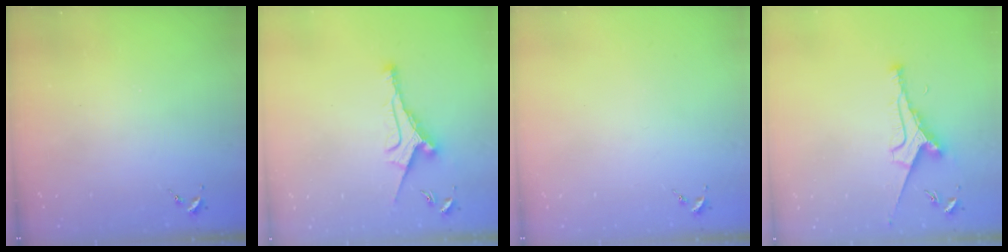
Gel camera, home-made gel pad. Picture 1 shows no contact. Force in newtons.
{"total": 9.9, "press": 9.9, "slide": 1.3}
{"total": 0.0}
{"total": 8.4, "press": 8.4, "slide": 0.9}